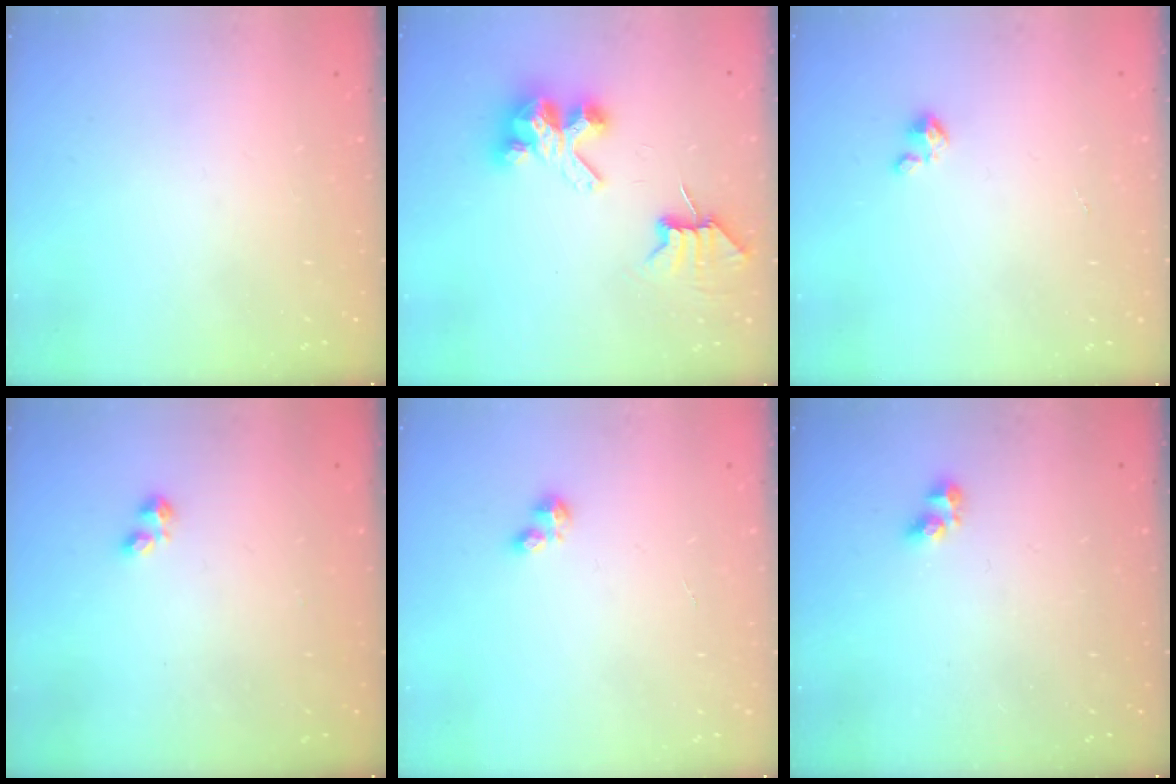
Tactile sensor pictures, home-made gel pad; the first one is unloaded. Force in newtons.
{"total": 7.0, "press": 7.0, "slide": 0.6}
{"total": 2.1, "press": 2.1, "slide": 0.3}
{"total": 1.0, "press": 0.9, "slide": 0.4}
{"total": 1.9, "press": 1.9, "slide": 0.2}
{"total": 4.1, "press": 4.1, "slide": 0.4}